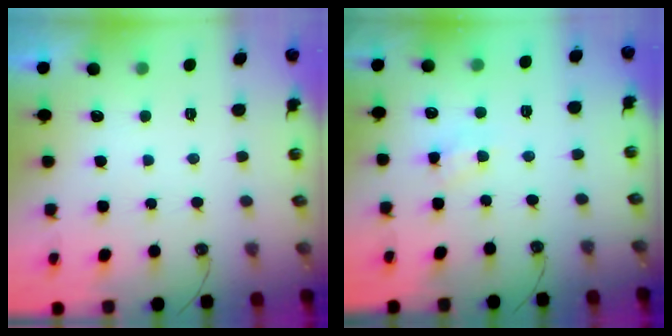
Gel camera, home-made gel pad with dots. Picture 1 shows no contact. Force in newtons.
{"total": 4.9, "press": 4.8, "slide": 0.7}